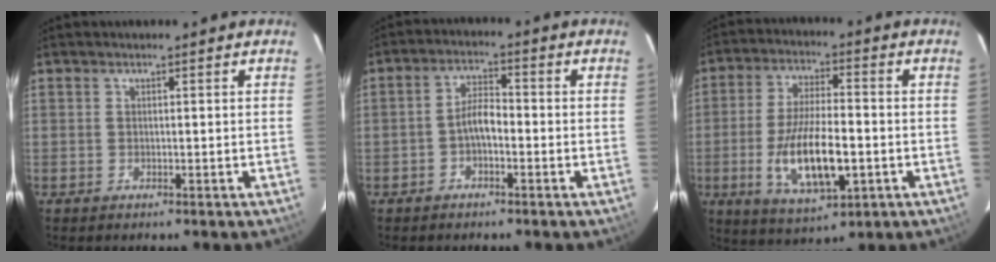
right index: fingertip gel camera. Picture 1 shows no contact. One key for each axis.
{"total": 4.0, "fx": -1.6, "fy": 1.7, "fz": 3.2, "tx": -0.064, "ty": 0.013, "tz": -0.030}
{"total": 14.1, "fx": -3.6, "fy": 5.0, "fz": 12.7, "tx": -0.253, "ty": -0.016, "tz": -0.056}